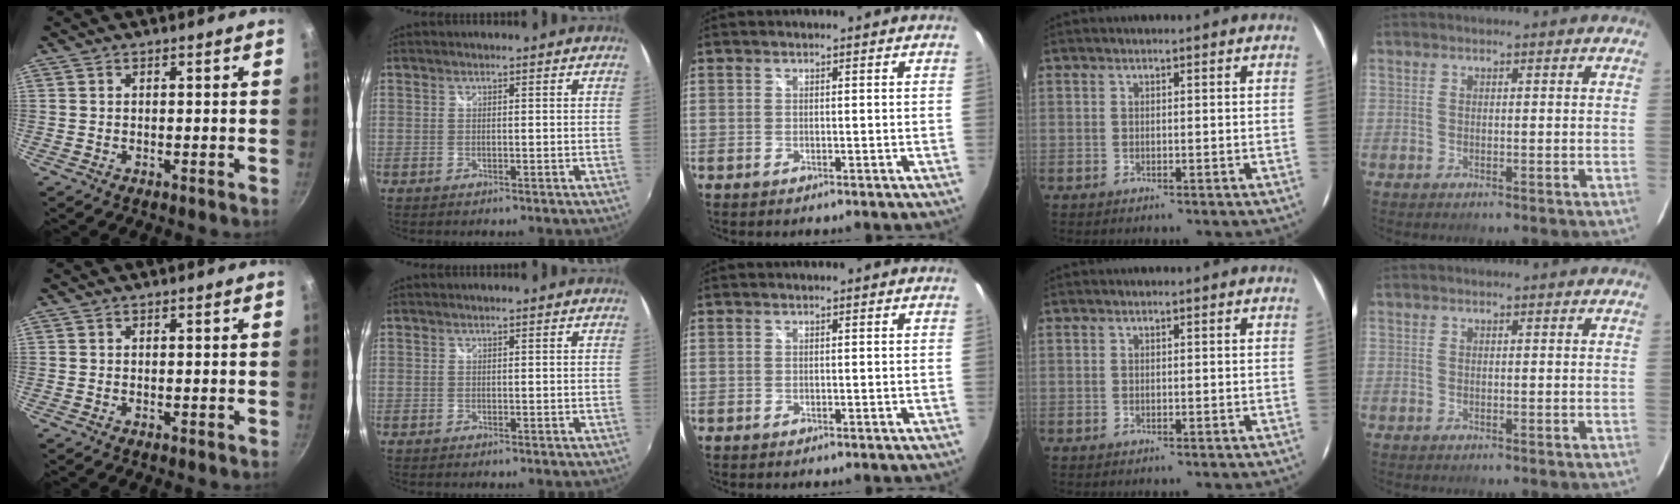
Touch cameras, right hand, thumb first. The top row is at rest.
{}